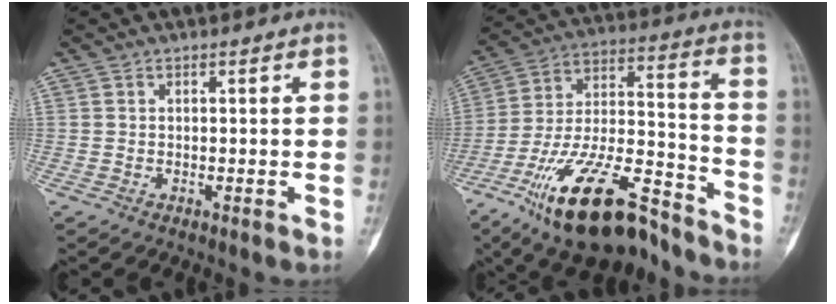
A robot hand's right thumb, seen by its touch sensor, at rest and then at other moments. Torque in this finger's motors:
{"motor_torque": [2.52, 0.48, 1.72, -1.05, 0.47]}